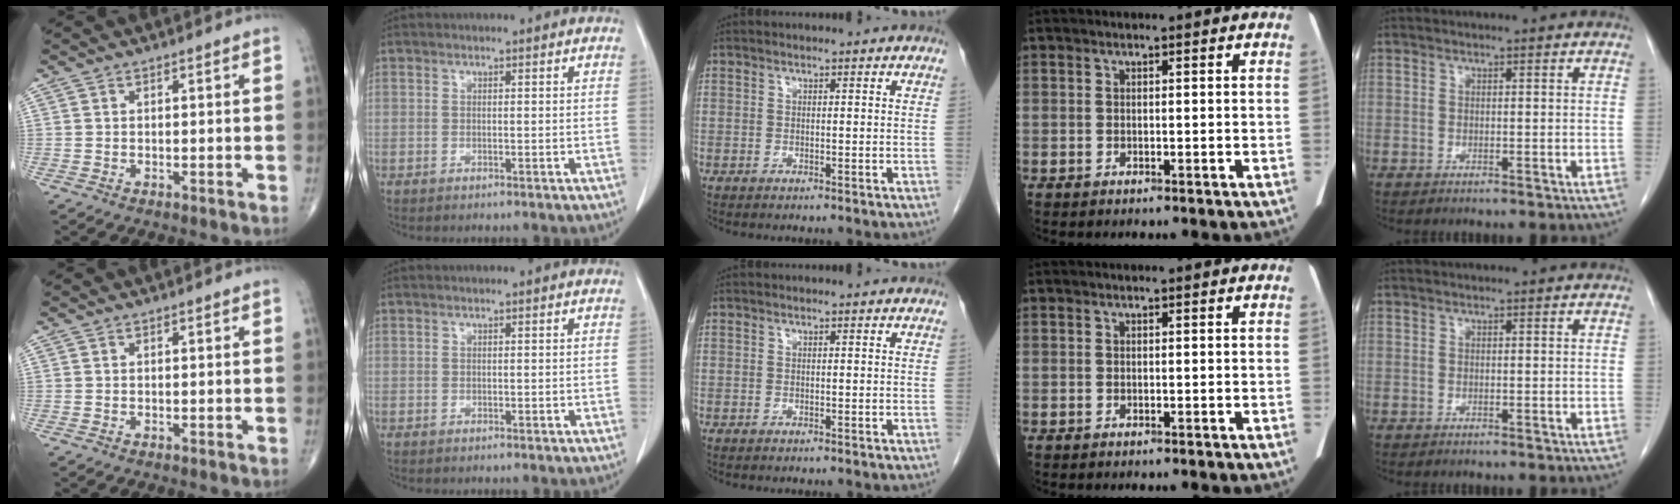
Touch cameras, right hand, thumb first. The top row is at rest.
{}